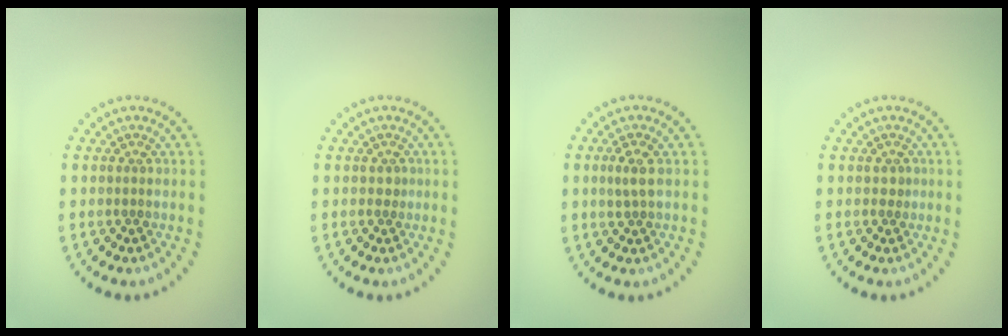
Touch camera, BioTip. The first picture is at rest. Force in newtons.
{"total": 0.7, "press": 0.4, "slide": 0.5}
{"total": 1.6, "press": 1.5, "slide": 0.8}
{"total": 0.9, "press": 0.5, "slide": 0.7}